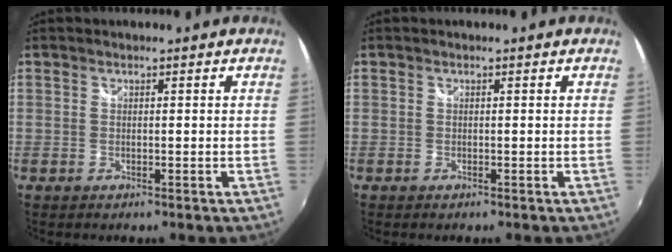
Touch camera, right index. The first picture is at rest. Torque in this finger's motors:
{"motor_torque": [-0.04, -0.05, 0.00, 0.01]}